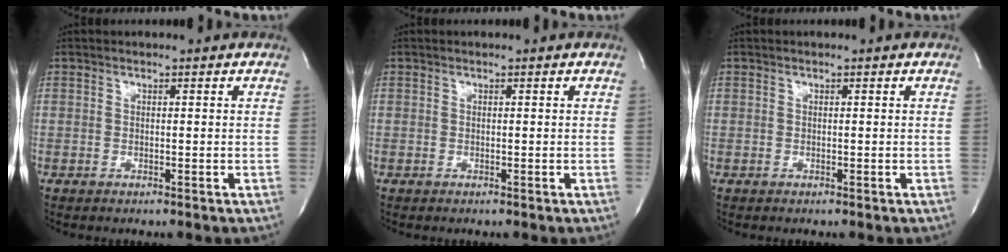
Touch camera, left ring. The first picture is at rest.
{"total": 0.0}
{"total": 0.0}